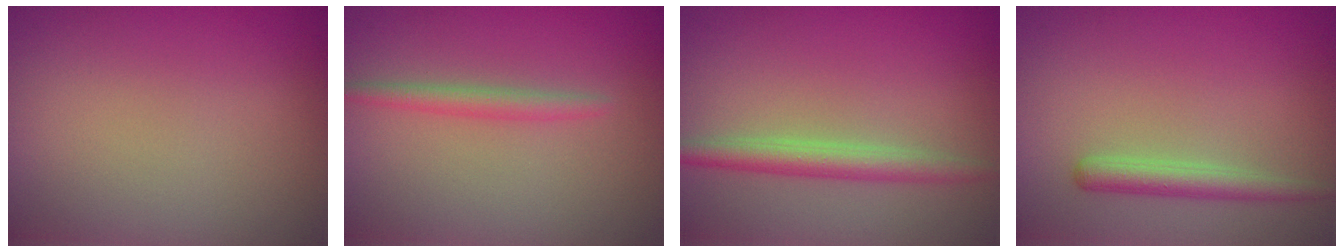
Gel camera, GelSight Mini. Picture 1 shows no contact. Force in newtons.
{"total": 1.6, "press": 1.6, "slide": 0.0}
{"total": 2.7, "press": 2.7, "slide": 0.0}
{"total": 2.2, "press": 2.2, "slide": 0.1}